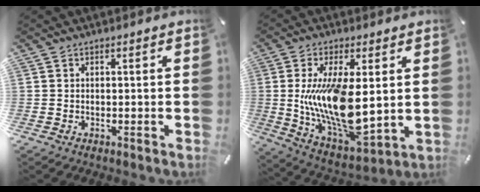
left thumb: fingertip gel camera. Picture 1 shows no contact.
{"total": 17.3, "force": [2.6, 7.5, 15.4], "torque": [-0.306, -0.038, 0.050]}